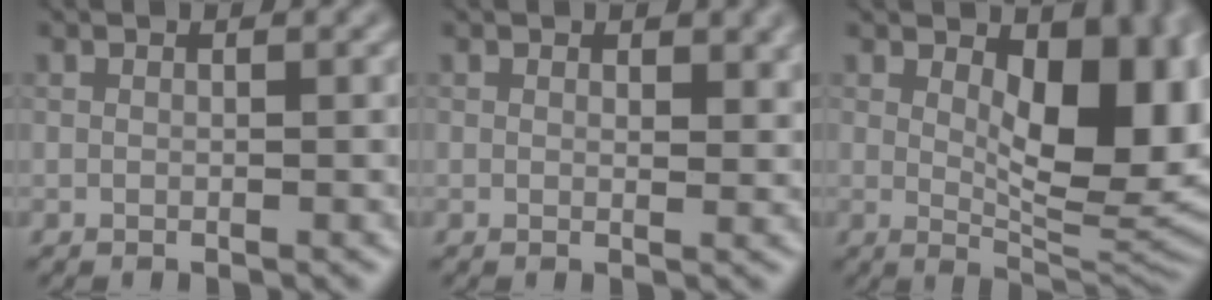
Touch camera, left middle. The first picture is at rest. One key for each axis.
{"total": 1.6, "fx": 0.9, "fy": 0.9, "fz": 1.0, "tx": -0.010, "ty": -0.006, "tz": 0.016}
{"total": 10.9, "fx": 2.5, "fy": 5.3, "fz": 9.1, "tx": -0.113, "ty": -0.011, "tz": 0.044}